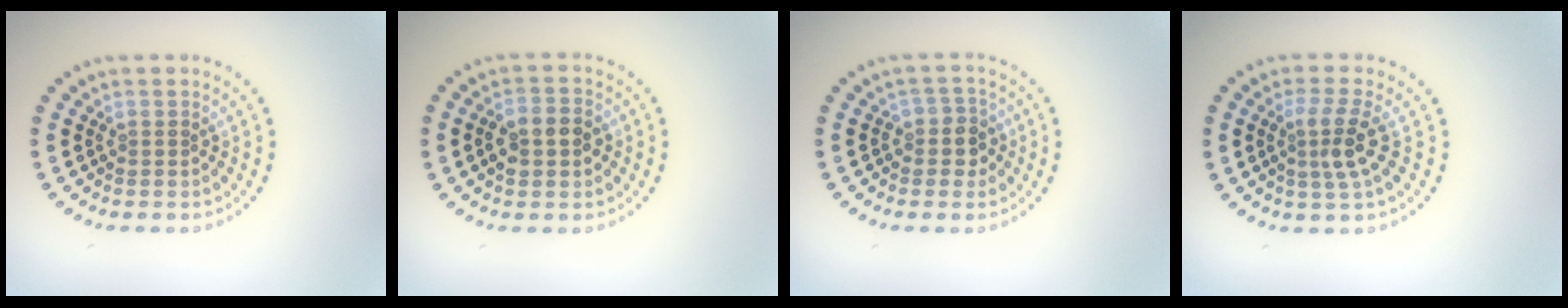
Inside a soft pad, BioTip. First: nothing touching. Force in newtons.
{"total": 3.3, "press": 3.3, "slide": 0.2}
{"total": 2.2, "press": 1.9, "slide": 1.1}
{"total": 3.0, "press": 2.5, "slide": 1.6}